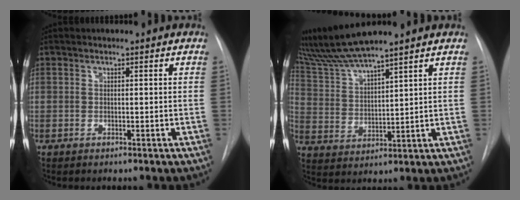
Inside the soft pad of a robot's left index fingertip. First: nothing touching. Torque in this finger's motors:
{"motor_torque": [1.04, -1.10, 0.22, 0.13]}